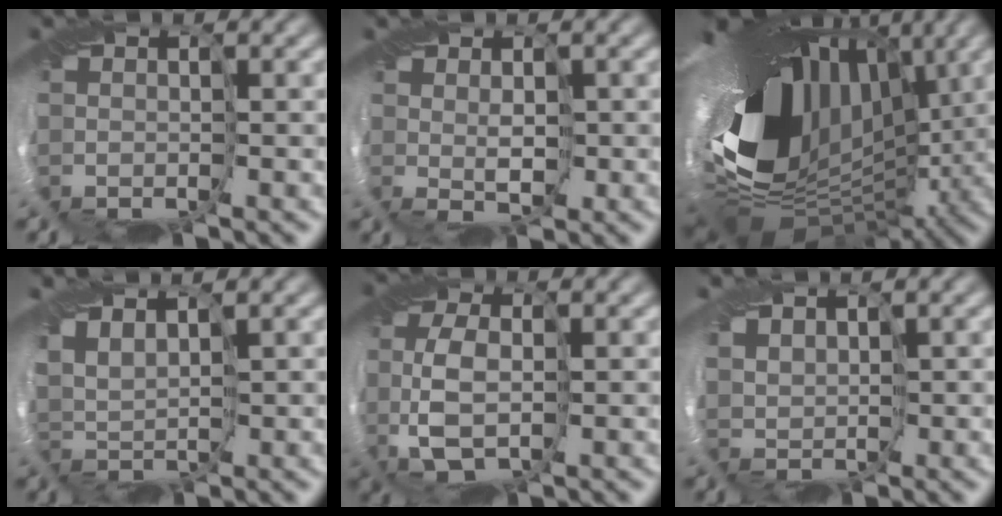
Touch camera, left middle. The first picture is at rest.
{"total": 0.7, "force": [0.2, 0.1, 0.7], "torque": [-0.011, -0.001, 0.004]}
{"total": 16.3, "force": [0.5, 10.3, 12.6], "torque": [-0.229, -0.029, 0.012]}
{"total": 2.1, "force": [-0.2, 1.1, 1.7], "torque": [-0.034, 0.004, -0.015]}
{"total": 3.3, "force": [-1.3, 1.3, 2.8], "torque": [-0.067, -0.006, -0.022]}
{"total": 0.8, "force": [0.0, 0.7, 0.4], "torque": [-0.001, -0.004, -0.008]}